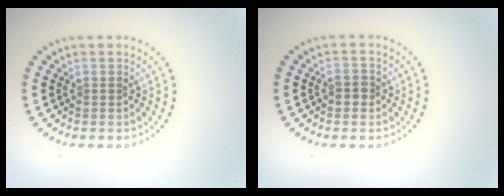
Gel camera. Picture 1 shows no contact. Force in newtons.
{"total": 1.4, "press": 1.4, "slide": 0.3}